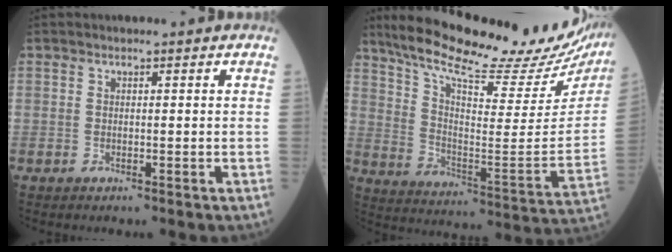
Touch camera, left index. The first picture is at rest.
{"total": 29.9, "force": [25.3, 4.8, 15.3], "torque": [-0.251, -0.061, 0.342]}